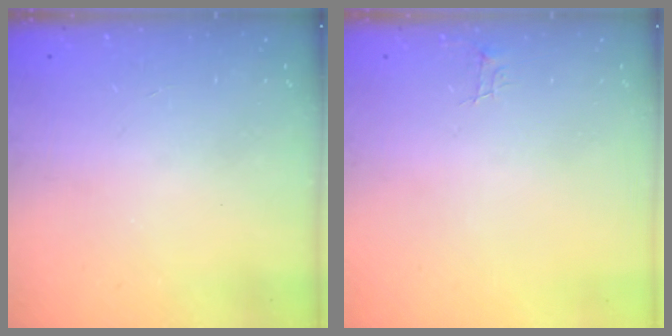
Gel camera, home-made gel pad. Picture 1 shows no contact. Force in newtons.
{"total": 3.8, "press": 3.8, "slide": 0.4}